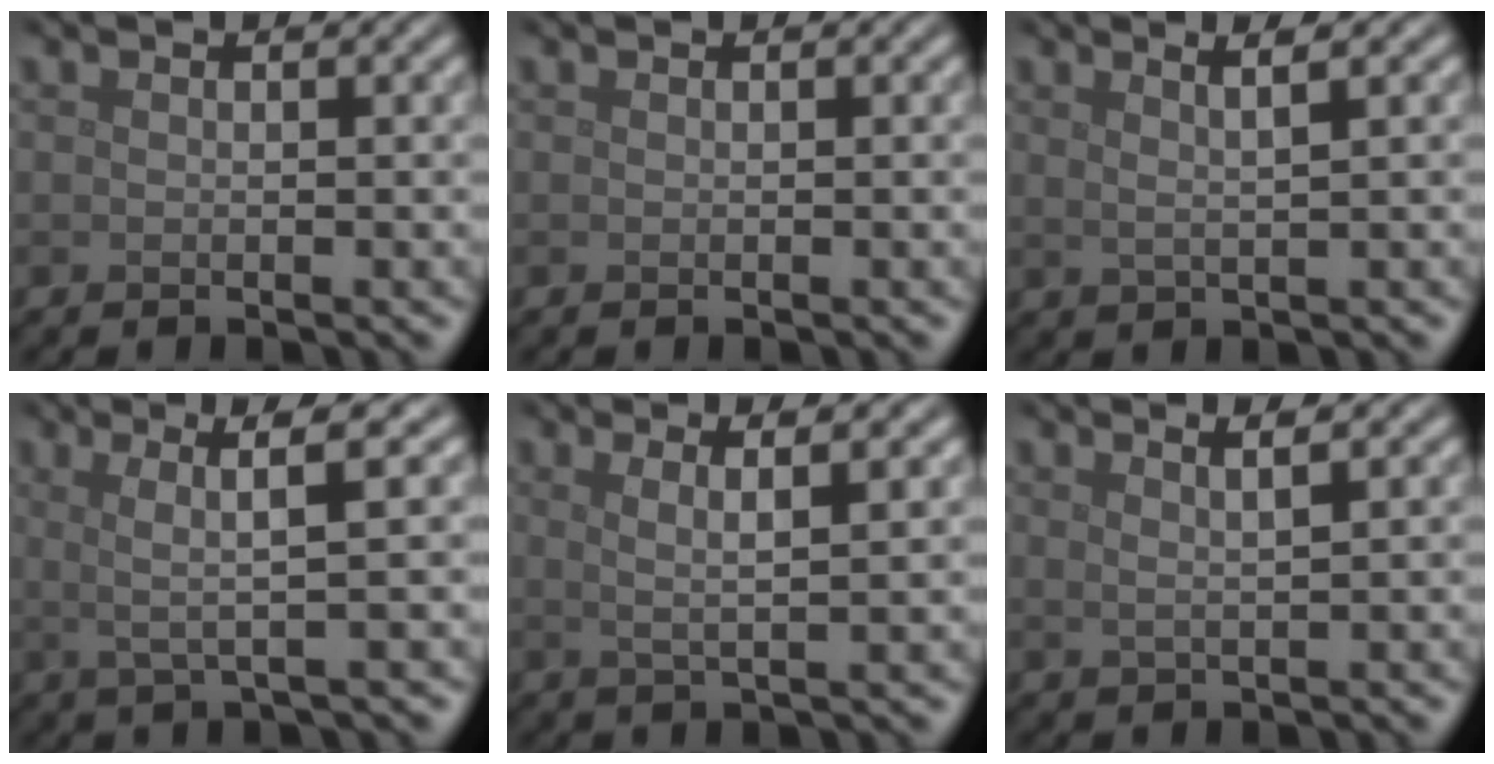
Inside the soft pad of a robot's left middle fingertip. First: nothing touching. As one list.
[{"total": 0.0}, {"total": 2.8, "force": [1.5, 0.9, 2.2], "torque": [-0.025, 0.006, 0.006]}, {"total": 4.3, "force": [1.2, 0.6, 4.1], "torque": [-0.075, 0.011, 0.022]}, {"total": 3.5, "force": [1.5, 0.8, 3.1], "torque": [-0.047, 0.006, 0.011]}, {"total": 2.5, "force": [1.4, 0.8, 1.9], "torque": [-0.020, 0.003, 0.005]}]